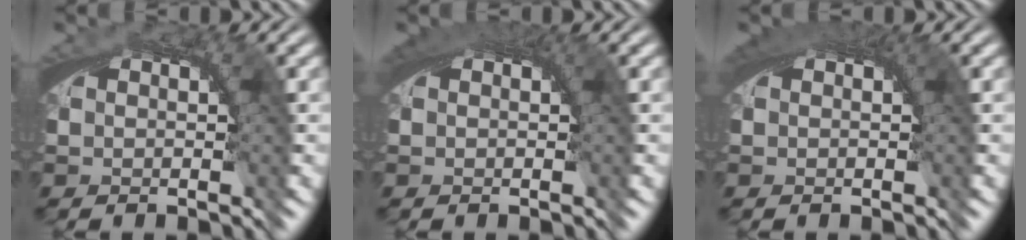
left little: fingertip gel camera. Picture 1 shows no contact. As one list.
[{"total": 1.6, "force": [0.4, 1.0, 1.2], "torque": [-0.020, -0.005, 0.008]}, {"total": 1.7, "force": [0.5, 1.0, 1.3], "torque": [-0.021, -0.004, 0.009]}]